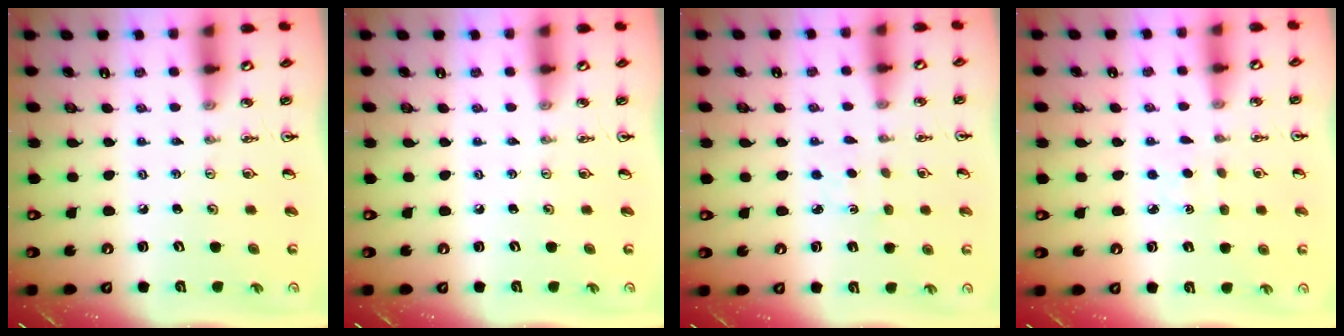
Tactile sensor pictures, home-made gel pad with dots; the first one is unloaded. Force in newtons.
{"total": 0.0}
{"total": 1.3, "press": 1.3, "slide": 0.3}
{"total": 1.5, "press": 1.5, "slide": 0.2}